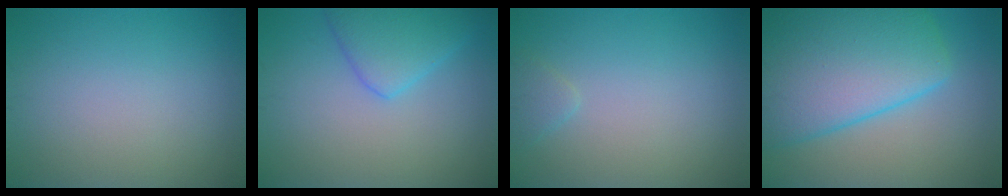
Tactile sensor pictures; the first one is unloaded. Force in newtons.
{"total": 4.0, "press": 4.0, "slide": 0.2}
{"total": 1.0, "press": 1.0, "slide": 0.1}
{"total": 11.6, "press": 11.6, "slide": 0.4}